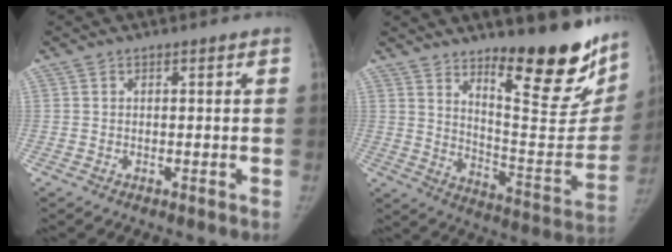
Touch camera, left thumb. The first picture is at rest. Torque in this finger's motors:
{"motor_torque": [0.73, -0.19, 1.48, -1.29, 0.30]}